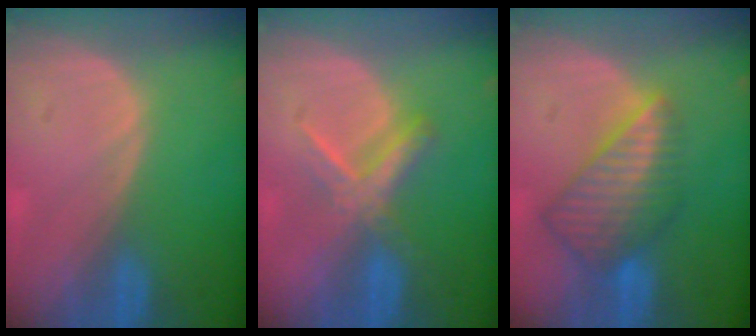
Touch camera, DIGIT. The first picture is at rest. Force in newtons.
{"total": 5.5, "press": 5.4, "slide": 1.1}
{"total": 8.5, "press": 7.4, "slide": 4.2}